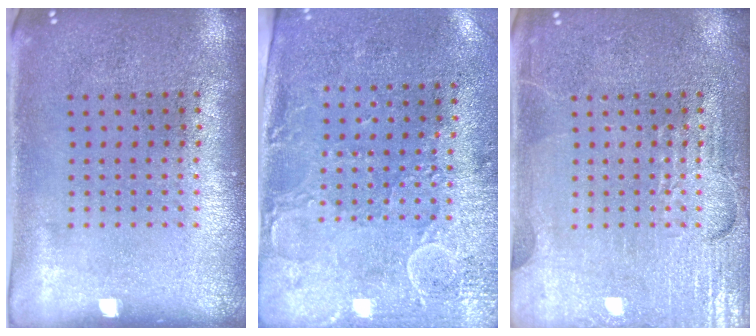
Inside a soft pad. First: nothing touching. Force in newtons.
{"total": 2.9, "press": 2.4, "slide": 1.7}
{"total": 5.4, "press": 5.3, "slide": 0.6}